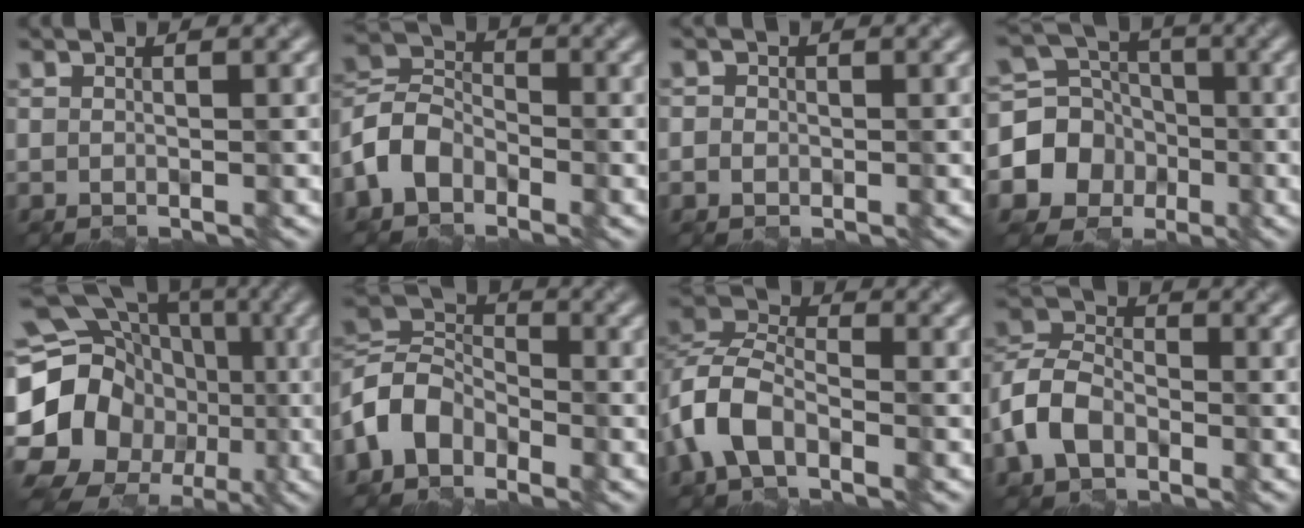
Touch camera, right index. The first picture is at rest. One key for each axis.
{"total": 4.5, "fx": -2.5, "fy": 3.1, "fz": 1.9, "tx": -0.042, "ty": 0.006, "tz": -0.063}
{"total": 1.1, "fx": -0.1, "fy": 1.1, "fz": 0.2, "tx": 0.000, "ty": -0.006, "tz": 0.001}
{"total": 6.4, "fx": -1.9, "fy": 5.8, "fz": 2.0, "tx": -0.028, "ty": 0.001, "tz": -0.055}
{"total": 21.7, "fx": -2.6, "fy": 19.3, "fz": 9.6, "tx": -0.174, "ty": 0.009, "tz": -0.085}
{"total": 5.4, "fx": -3.0, "fy": 3.7, "fz": 2.5, "tx": -0.054, "ty": 0.006, "tz": -0.075}
{"total": 5.3, "fx": -2.7, "fy": 3.1, "fz": 3.4, "tx": -0.068, "ty": 0.005, "tz": -0.063}
{"total": 5.1, "fx": -2.4, "fy": 3.5, "fz": 2.9, "tx": -0.064, "ty": 0.006, "tz": -0.057}